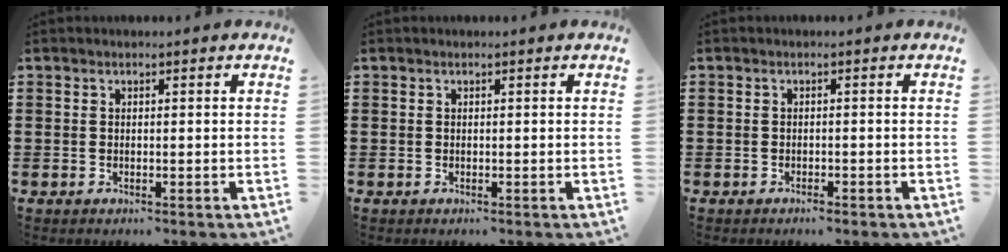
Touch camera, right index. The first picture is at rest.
{"total": 0.0}
{"total": 0.8, "force": [-0.8, 0.1, 0.2], "torque": [-0.006, -0.001, -0.016]}